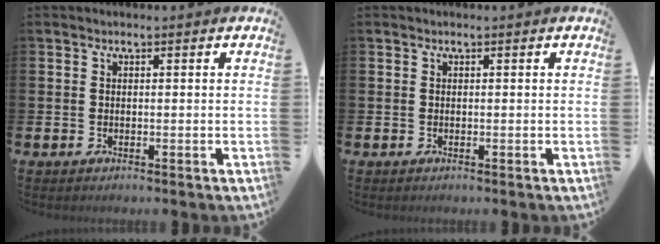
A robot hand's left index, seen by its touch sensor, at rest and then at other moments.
{"total": 0.0}